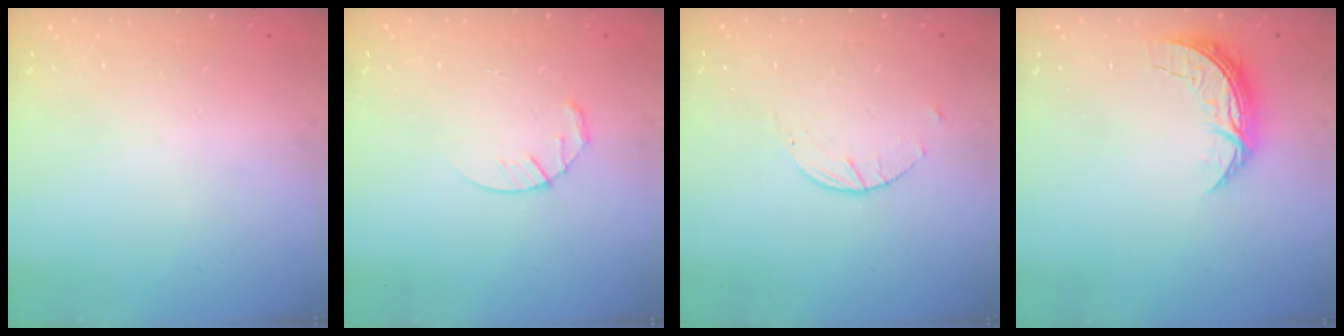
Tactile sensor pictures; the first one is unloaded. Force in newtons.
{"total": 3.9, "press": 3.9, "slide": 0.5}
{"total": 2.6, "press": 2.6, "slide": 0.4}
{"total": 7.2, "press": 7.1, "slide": 0.5}